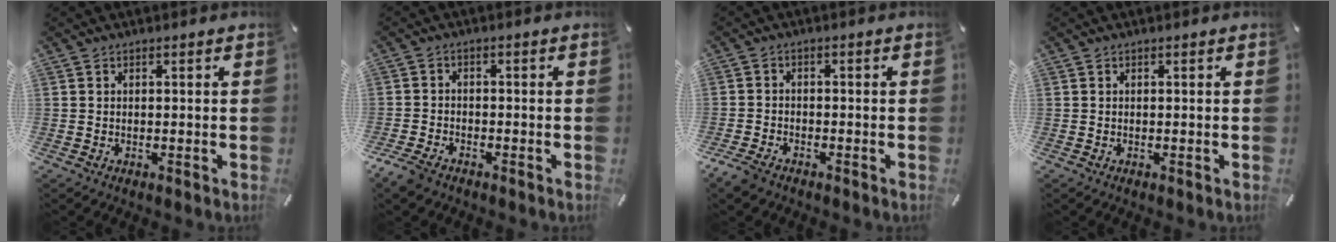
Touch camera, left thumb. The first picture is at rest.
{"total": 4.0, "force": [-3.1, 2.0, 1.6], "torque": [-0.050, 0.009, -0.065]}
{"total": 3.7, "force": [-2.8, 1.9, 1.4], "torque": [-0.041, 0.010, -0.059]}
{"total": 0.0}